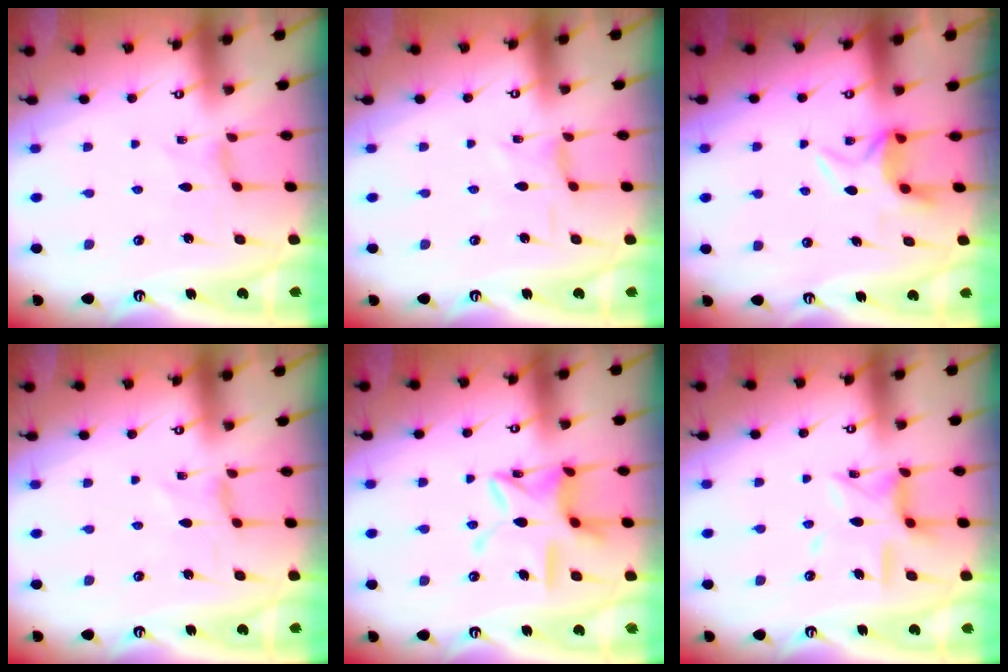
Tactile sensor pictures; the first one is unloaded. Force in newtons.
{"total": 1.2, "press": 1.2, "slide": 0.4}
{"total": 6.2, "press": 6.0, "slide": 1.4}
{"total": 0.0}
{"total": 12.9, "press": 12.8, "slide": 0.9}
{"total": 11.8, "press": 11.8, "slide": 1.1}